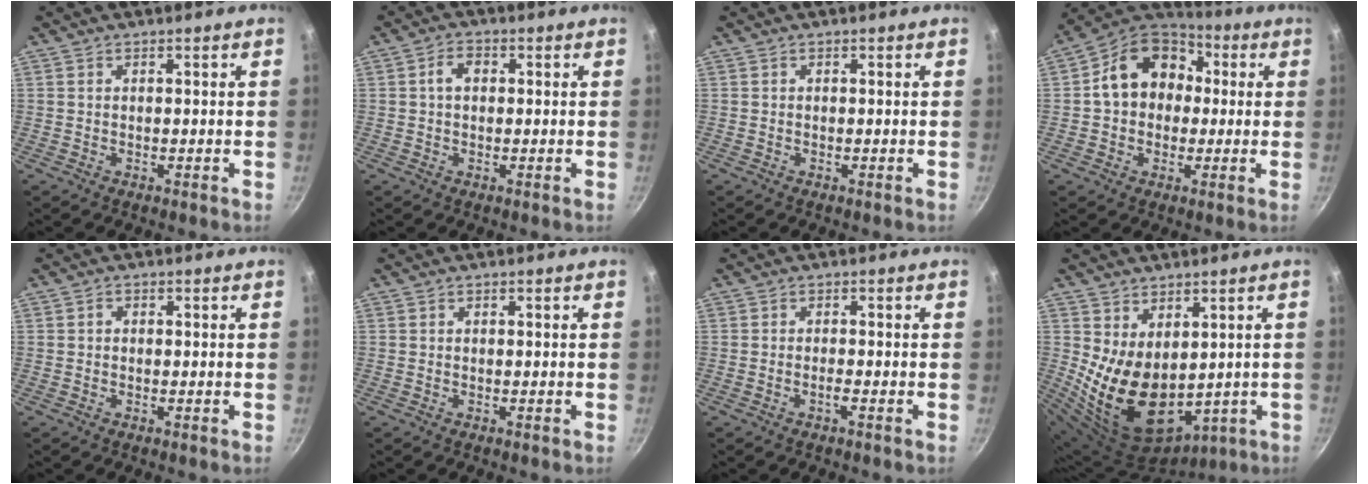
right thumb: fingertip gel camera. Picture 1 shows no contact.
{"total": 3.4, "force": [0.5, 2.4, 2.3], "torque": [-0.030, 0.009, 0.005]}
{"total": 0.0}
{"total": 15.1, "force": [1.9, 12.0, 9.1], "torque": [-0.114, 0.036, 0.013]}
{"total": 0.9, "force": [0.0, 0.8, 0.5], "torque": [-0.007, 0.007, -0.001]}
{"total": 0.0}
{"total": 1.1, "force": [-0.6, 0.0, 0.9], "torque": [-0.023, 0.006, -0.015]}
{"total": 14.9, "force": [1.3, 9.7, 11.2], "torque": [-0.168, -0.035, 0.057]}